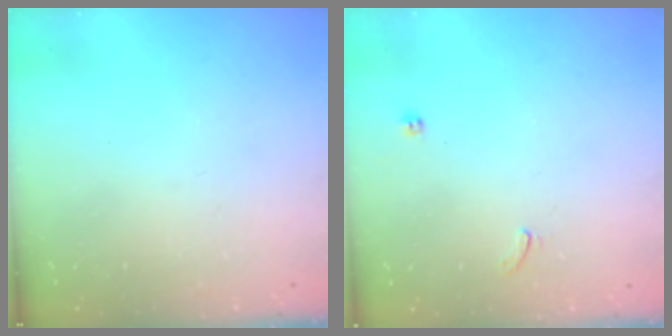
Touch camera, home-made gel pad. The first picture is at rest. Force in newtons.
{"total": 1.1, "press": 0.7, "slide": 0.8}